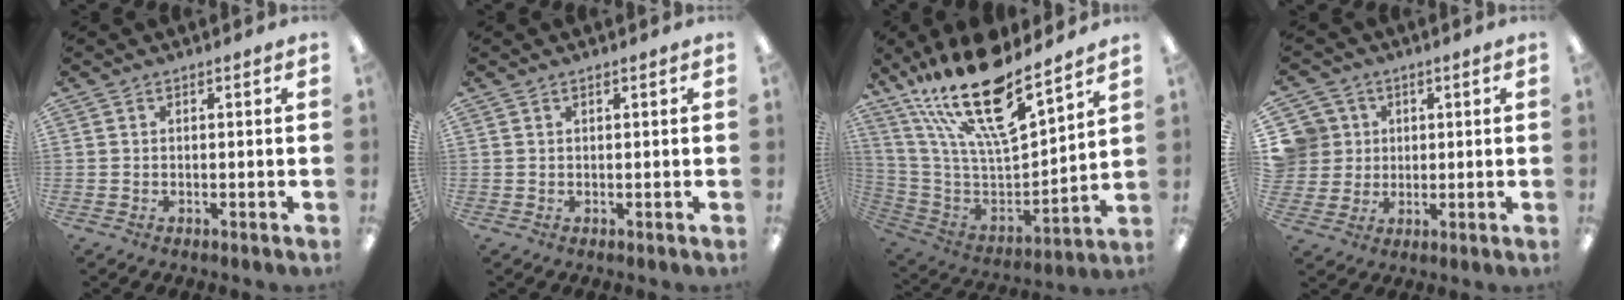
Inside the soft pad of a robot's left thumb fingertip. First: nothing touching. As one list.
[{"total": 0.5, "force": [0.4, 0.1, 0.3], "torque": [-0.006, 0.002, 0.008]}, {"total": 22.8, "force": [16.6, 6.8, 14.1], "torque": [-0.252, -0.108, 0.288]}, {"total": 7.7, "force": [2.2, 7.4, 0.3], "torque": [-0.029, -0.004, 0.047]}]